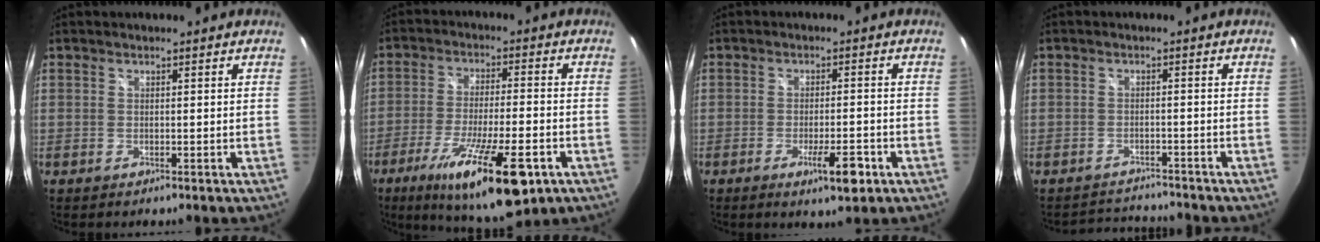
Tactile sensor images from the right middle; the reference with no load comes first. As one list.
[{"total": 18.9, "force": [-10.1, 4.6, 15.4], "torque": [-0.279, -0.049, -0.160]}, {"total": 6.0, "force": [-3.1, 1.3, 4.9], "torque": [-0.089, -0.011, -0.045]}, {"total": 4.0, "force": [-3.9, 0.6, -0.6], "torque": [0.001, 0.020, -0.067]}]